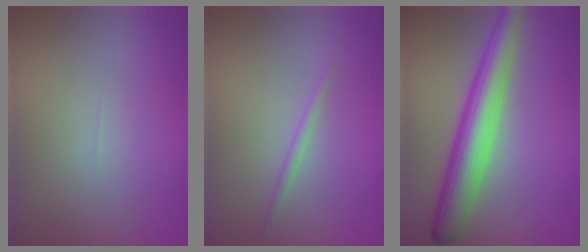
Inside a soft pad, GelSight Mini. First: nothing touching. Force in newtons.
{"total": 0.9, "press": 0.9, "slide": 0.1}
{"total": 6.5, "press": 6.5, "slide": 0.2}